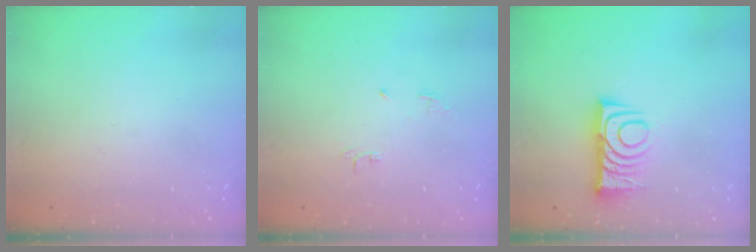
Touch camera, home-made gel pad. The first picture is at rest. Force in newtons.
{"total": 4.7, "press": 4.7, "slide": 0.7}
{"total": 10.8, "press": 10.8, "slide": 0.9}